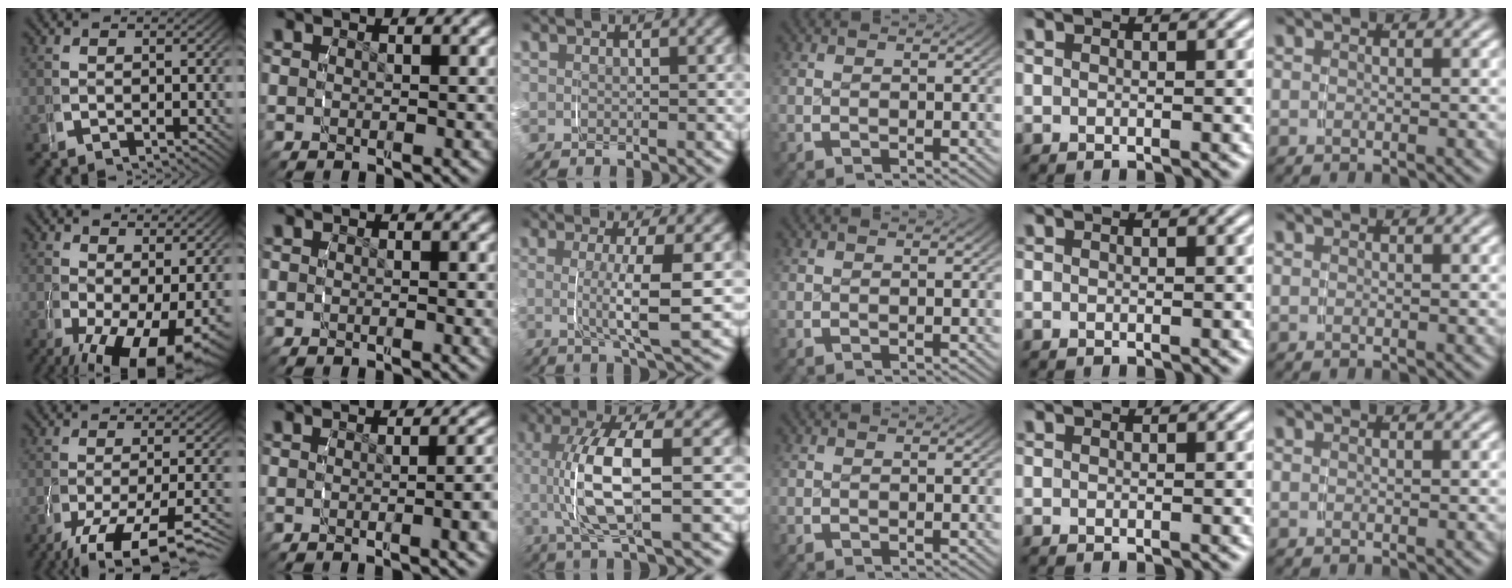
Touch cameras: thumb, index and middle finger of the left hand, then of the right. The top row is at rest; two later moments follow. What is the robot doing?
{"motion": "grasp_and_lifting", "object": "plastic wrap"}